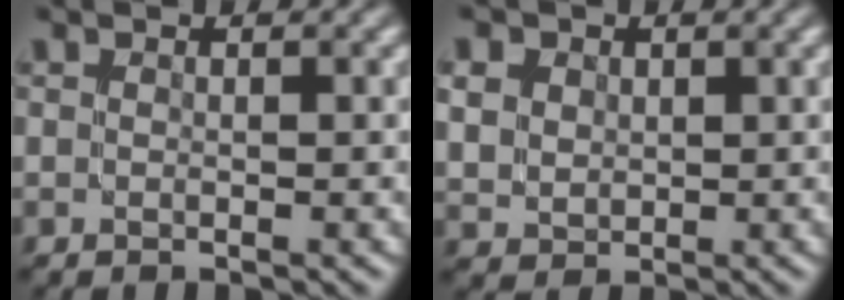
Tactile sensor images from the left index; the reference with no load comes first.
{"total": 4.6, "force": [1.9, 3.7, 2.1], "torque": [-0.079, 0.016, 0.036]}